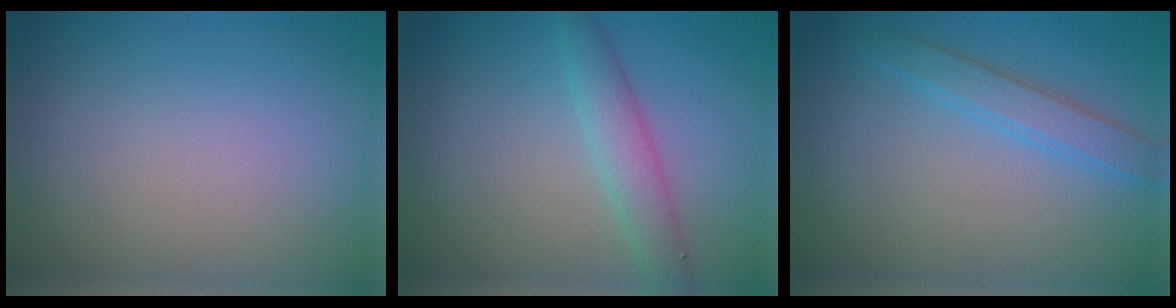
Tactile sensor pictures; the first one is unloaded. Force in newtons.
{"total": 2.8, "press": 2.8, "slide": 0.2}
{"total": 2.4, "press": 2.4, "slide": 0.1}